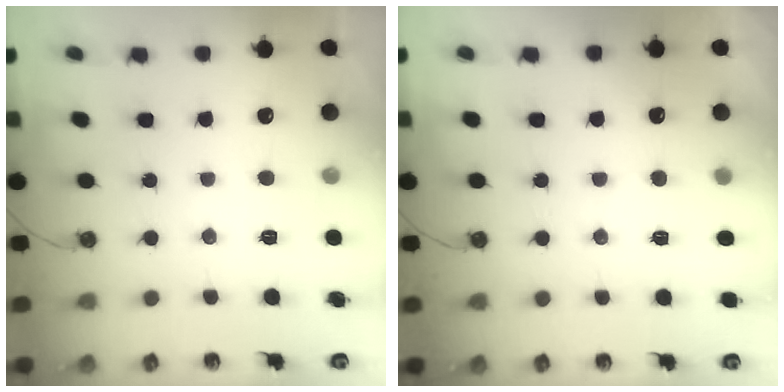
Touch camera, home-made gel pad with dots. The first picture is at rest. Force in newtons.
{"total": 2.8, "press": 2.7, "slide": 0.3}